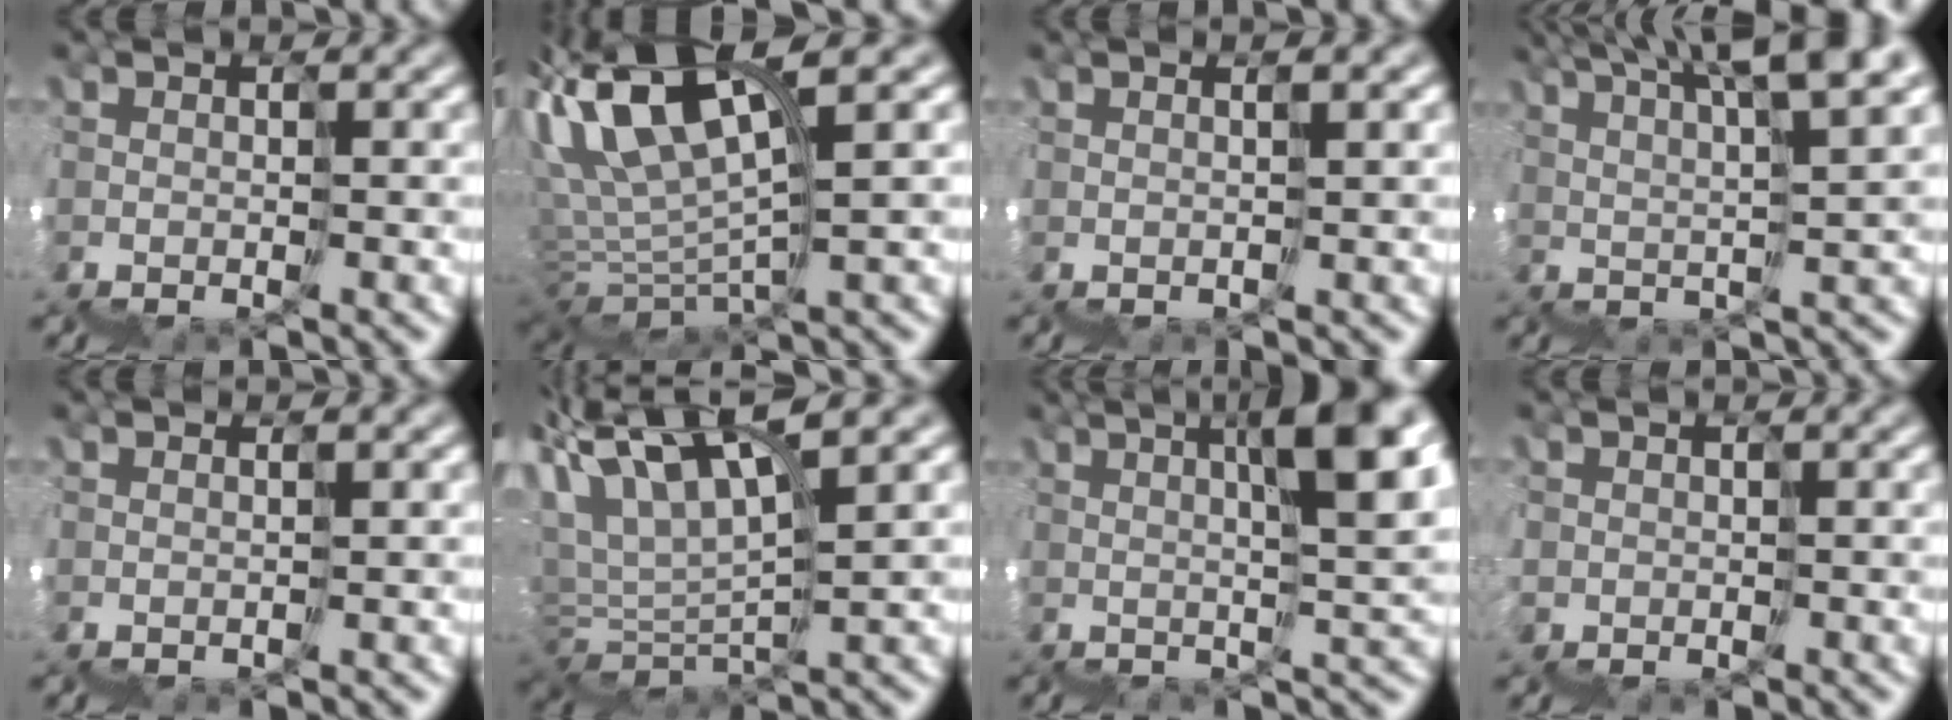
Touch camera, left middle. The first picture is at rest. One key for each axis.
{"total": 4.9, "fx": 4.2, "fy": 0.7, "fz": 2.5, "tx": -0.091, "ty": 0.032, "tz": 0.070}
{"total": 2.1, "fx": 1.2, "fy": 0.7, "fz": 1.6, "tx": -0.010, "ty": 0.029, "tz": 0.017}
{"total": 7.0, "fx": 5.5, "fy": 0.1, "fz": 4.3, "tx": -0.059, "ty": 0.051, "tz": 0.084}
{"total": 1.0, "fx": 0.5, "fy": 0.2, "fz": 0.8, "tx": -0.009, "ty": 0.013, "tz": 0.009}
{"total": 4.1, "fx": 4.0, "fy": -0.4, "fz": 1.0, "tx": -0.058, "ty": 0.033, "tz": 0.065}
{"total": 7.6, "fx": 3.5, "fy": 1.5, "fz": 6.5, "tx": -0.075, "ty": 0.037, "tz": 0.055}
{"total": 1.1, "fx": 0.2, "fy": 0.7, "fz": -0.8, "tx": -0.006, "ty": -0.005, "tz": 0.008}